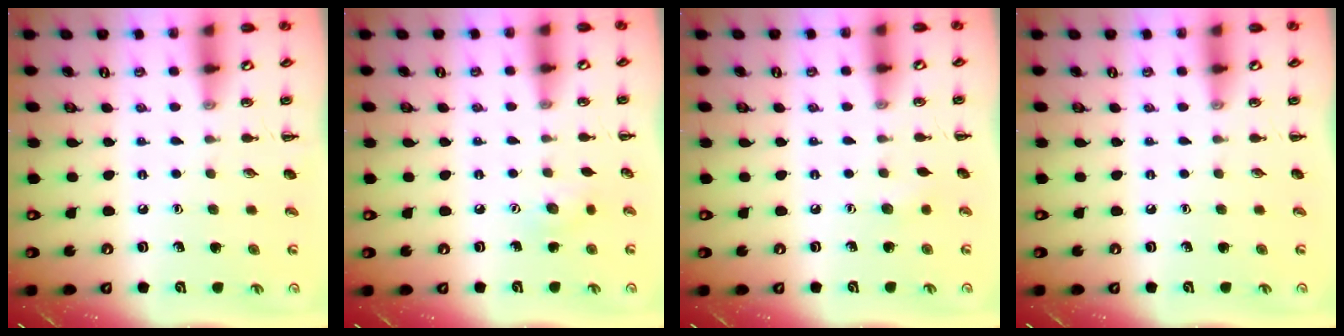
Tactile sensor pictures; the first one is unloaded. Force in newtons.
{"total": 5.7, "press": 5.5, "slide": 1.4}
{"total": 3.5, "press": 3.4, "slide": 1.0}
{"total": 0.0}